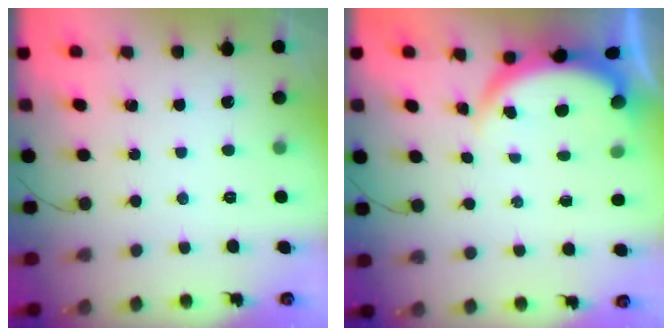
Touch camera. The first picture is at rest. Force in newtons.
{"total": 3.8, "press": 3.8, "slide": 0.2}